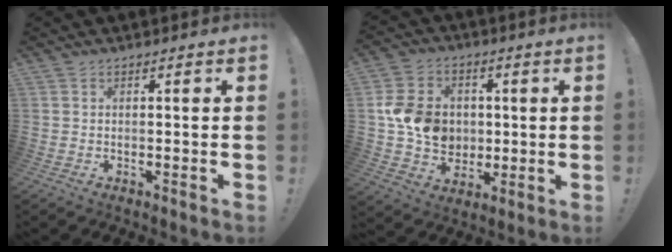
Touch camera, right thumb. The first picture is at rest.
{"total": 14.3, "force": [0.4, 12.2, 7.5], "torque": [-0.139, 0.000, 0.014]}